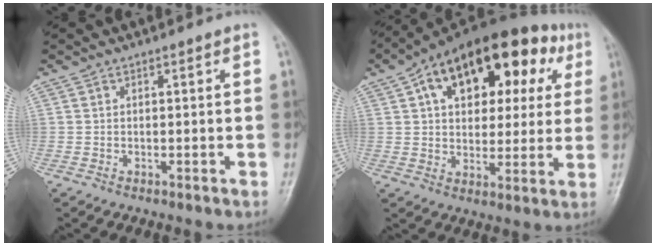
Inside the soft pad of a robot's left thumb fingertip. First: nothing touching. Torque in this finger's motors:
{"motor_torque": [0.64, 1.68, 2.26, -0.51, 0.37]}